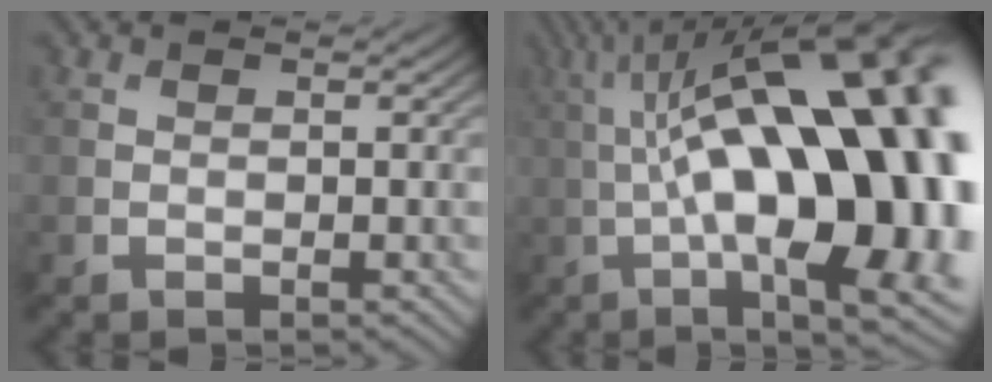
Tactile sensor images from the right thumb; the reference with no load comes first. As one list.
[{"total": 21.5, "force": [0.2, 7.8, 20.1], "torque": [-0.288, 0.036, 0.001]}]